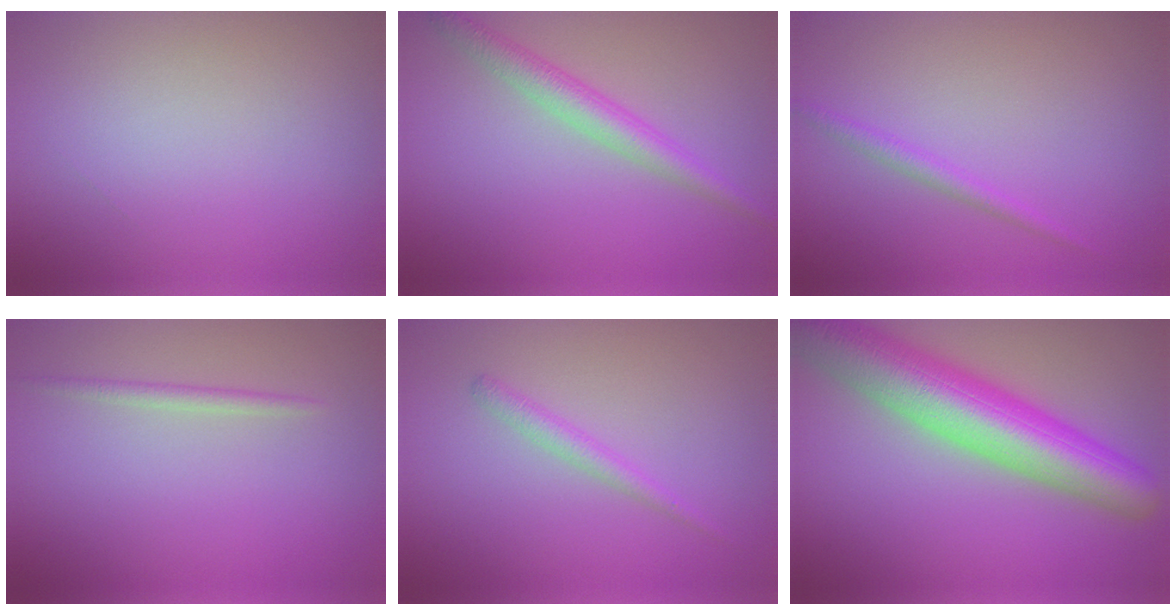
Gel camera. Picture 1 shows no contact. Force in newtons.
{"total": 3.2, "press": 3.2, "slide": 0.1}
{"total": 1.3, "press": 1.3, "slide": 0.1}
{"total": 1.1, "press": 1.1, "slide": 0.1}
{"total": 1.5, "press": 1.5, "slide": 0.1}
{"total": 10.9, "press": 10.9, "slide": 0.6}